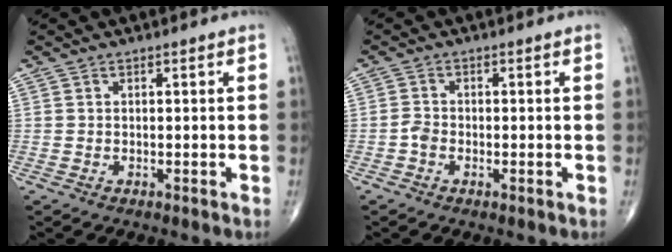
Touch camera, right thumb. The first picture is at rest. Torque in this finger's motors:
{"motor_torque": [1.20, 1.13, -0.06, -0.16, -0.02]}